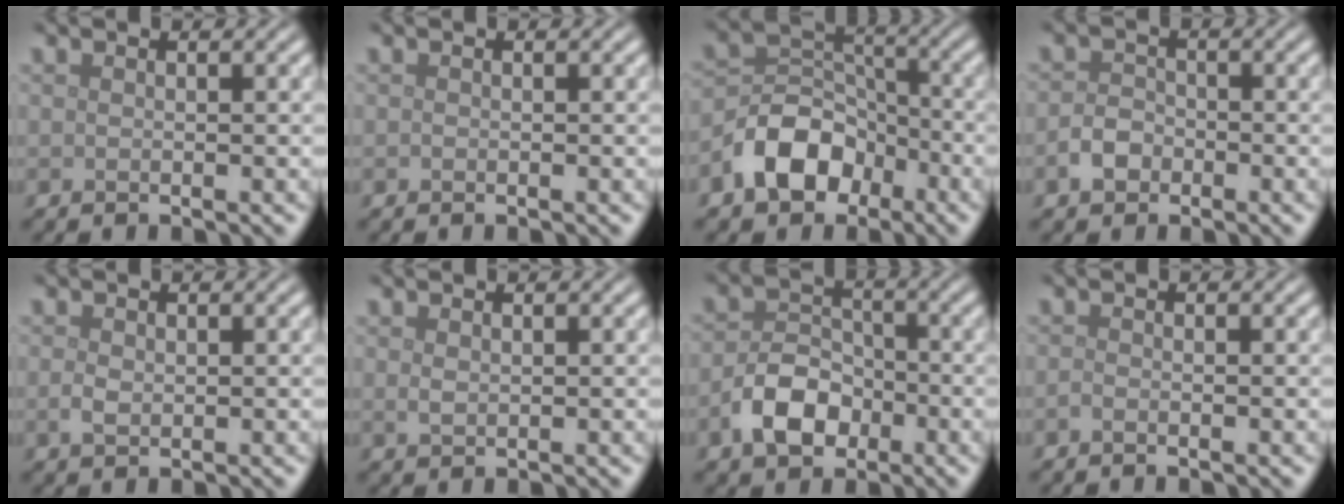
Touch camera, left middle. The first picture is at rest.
{"total": 0.0}
{"total": 6.6, "force": [-3.6, 4.6, 3.2], "torque": [-0.049, 0.003, -0.075]}
{"total": 2.2, "force": [-1.2, 1.6, 1.0], "torque": [-0.016, 0.004, -0.028]}
{"total": 1.2, "force": [-0.1, 0.8, 0.8], "torque": [-0.020, -0.002, -0.001]}
{"total": 0.9, "force": [0.2, 0.6, 0.6], "torque": [-0.015, -0.001, 0.004]}
{"total": 4.8, "force": [-2.3, 3.2, 2.7], "torque": [-0.050, 0.004, -0.046]}
{"total": 0.6, "force": [-0.4, 0.2, 0.3], "torque": [-0.007, -0.002, -0.010]}